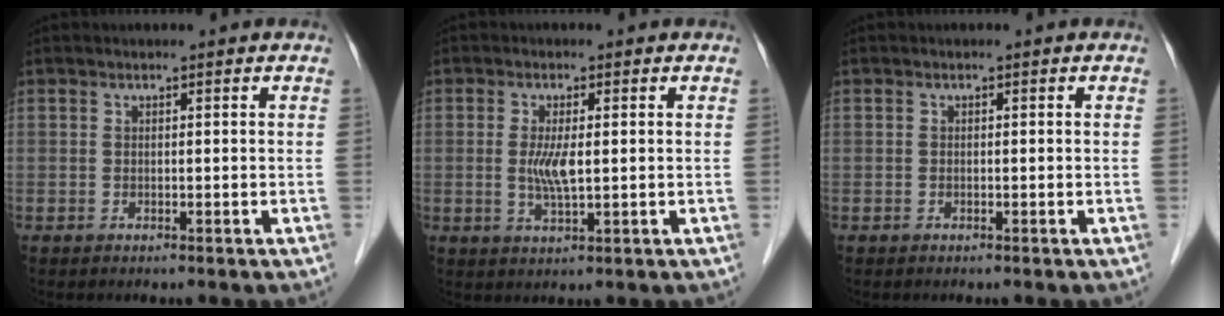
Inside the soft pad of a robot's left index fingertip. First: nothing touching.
{"total": 3.9, "force": [0.2, 0.8, 3.8], "torque": [-0.086, -0.007, 0.003]}
{"total": 0.0}